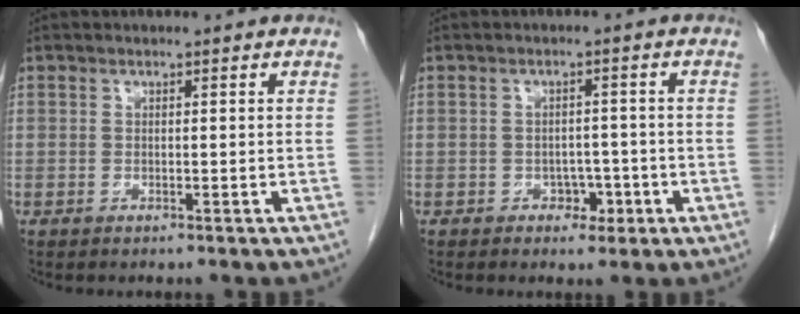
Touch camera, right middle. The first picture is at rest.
{"total": 3.2, "force": [-1.4, 2.1, 1.9], "torque": [-0.017, 0.007, -0.014]}